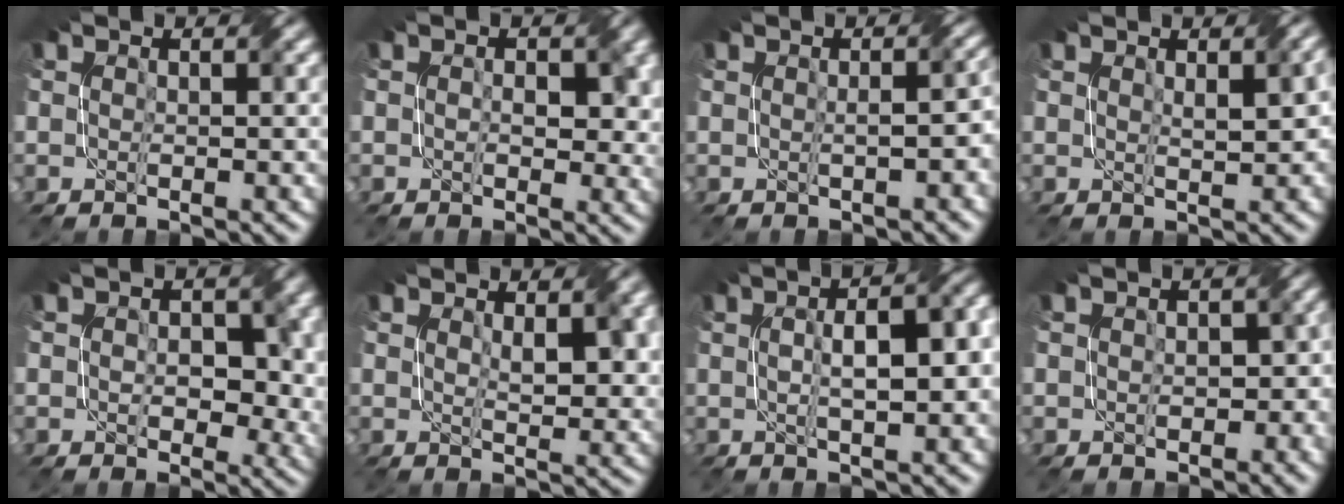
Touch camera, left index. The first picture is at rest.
{"total": 3.1, "force": [0.3, 2.1, 2.3], "torque": [-0.027, 0.000, 0.009]}
{"total": 2.6, "force": [-0.3, 1.0, 2.4], "torque": [-0.026, 0.008, 0.008]}
{"total": 2.4, "force": [0.9, 0.6, 2.1], "torque": [-0.027, 0.009, 0.023]}
{"total": 5.0, "force": [0.7, 3.5, 3.6], "torque": [-0.030, -0.001, 0.020]}
{"total": 2.9, "force": [1.4, 1.0, 2.4], "torque": [-0.038, 0.001, 0.034]}
{"total": 7.6, "force": [1.3, 2.6, 7.1], "torque": [-0.077, 0.031, 0.019]}
{"total": 3.1, "force": [-0.6, 2.5, 1.7], "torque": [0.007, 0.008, 0.007]}